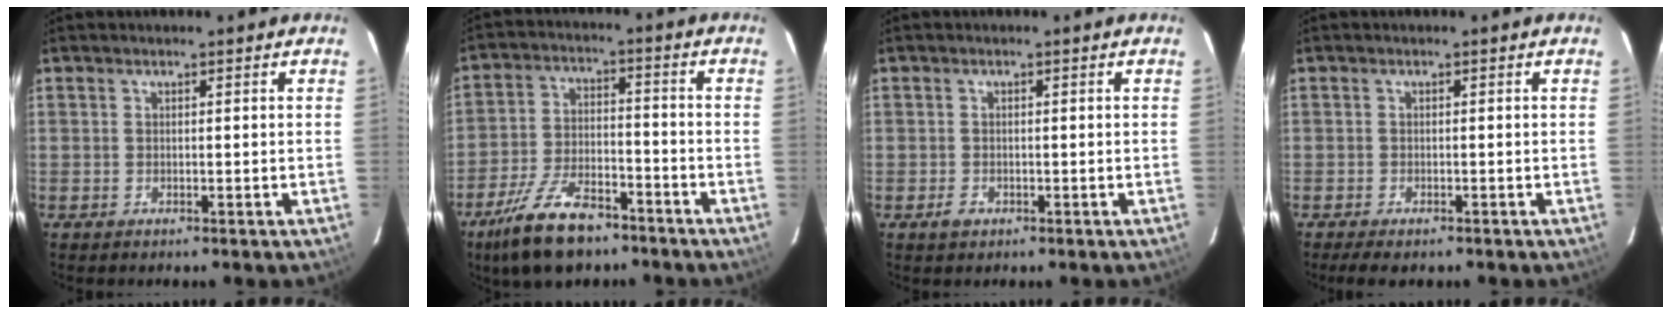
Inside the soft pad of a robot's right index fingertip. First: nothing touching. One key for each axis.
{"total": 13.8, "fx": -9.8, "fy": 5.6, "fz": 8.0, "tx": -0.177, "ty": -0.013, "tz": -0.170}
{"total": 2.0, "fx": -1.0, "fy": 1.6, "fz": 0.7, "tx": -0.014, "ty": 0.001, "tz": -0.016}
{"total": 3.9, "fx": -3.0, "fy": 1.3, "fz": 2.1, "tx": -0.051, "ty": -0.014, "tz": -0.048}